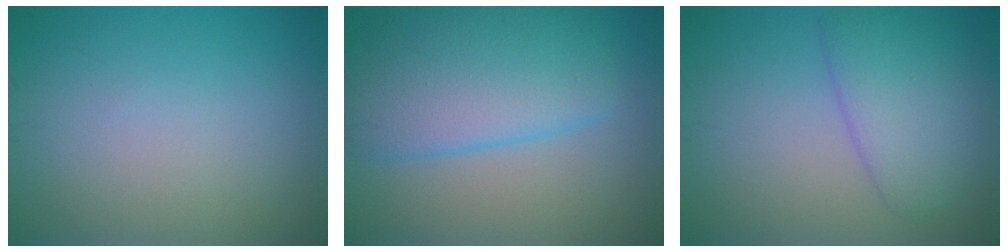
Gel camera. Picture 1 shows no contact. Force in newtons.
{"total": 6.8, "press": 6.8, "slide": 0.1}
{"total": 4.3, "press": 4.3, "slide": 0.3}